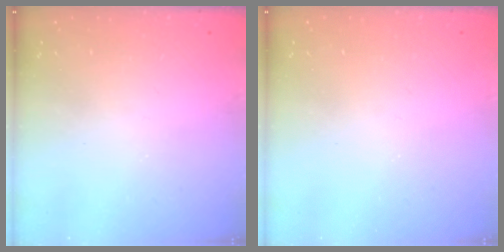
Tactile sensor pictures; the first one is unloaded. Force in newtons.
{"total": 0.0}